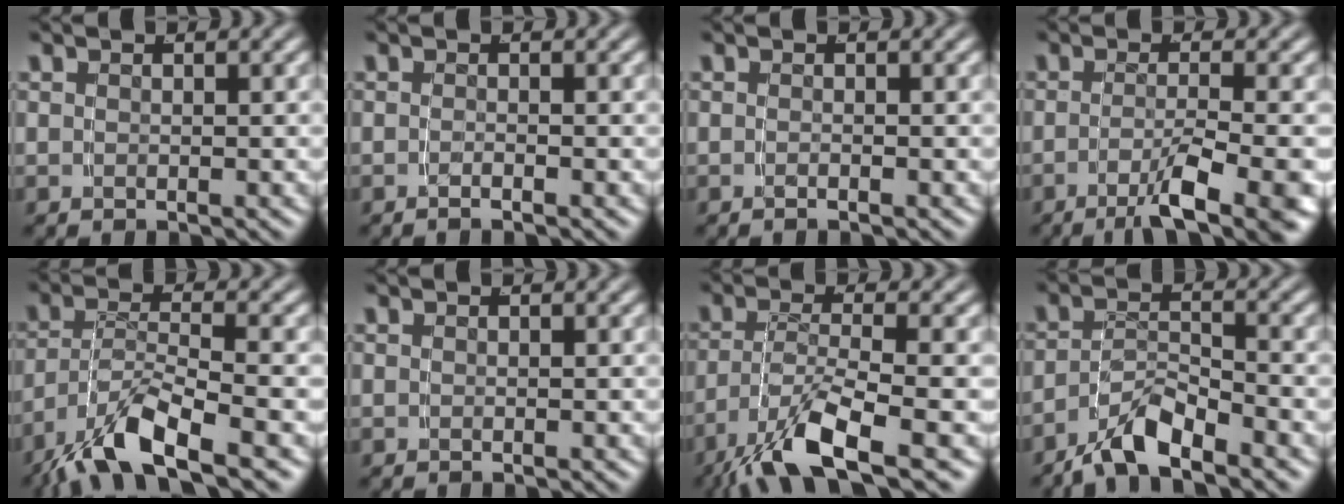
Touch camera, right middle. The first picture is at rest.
{"total": 1.0, "force": [-0.8, -0.6, 0.2], "torque": [-0.012, -0.005, -0.012]}
{"total": 0.8, "force": [-0.6, -0.5, 0.1], "torque": [-0.006, -0.003, -0.008]}
{"total": 6.5, "force": [-4.5, 0.3, 4.7], "torque": [-0.063, -0.020, -0.064]}
{"total": 6.7, "force": [-4.3, 1.9, 4.7], "torque": [-0.089, -0.019, -0.062]}
{"total": 0.0}
{"total": 6.9, "force": [-4.1, 1.5, 5.3], "torque": [-0.101, -0.026, -0.051]}
{"total": 4.6, "force": [-3.8, 1.2, 2.3], "torque": [-0.037, -0.005, -0.064]}